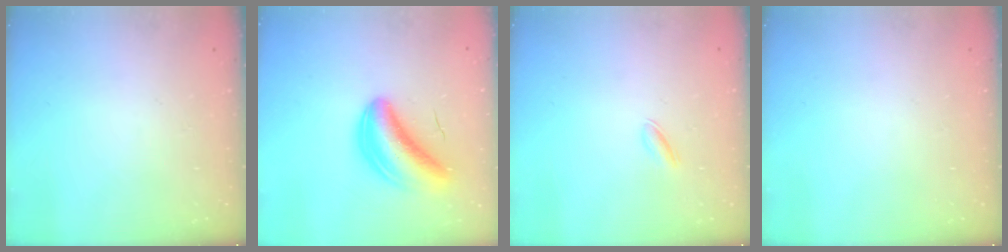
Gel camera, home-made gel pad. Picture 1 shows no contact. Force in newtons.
{"total": 8.0, "press": 7.6, "slide": 2.5}
{"total": 2.3, "press": 2.3, "slide": 0.6}
{"total": 0.0}